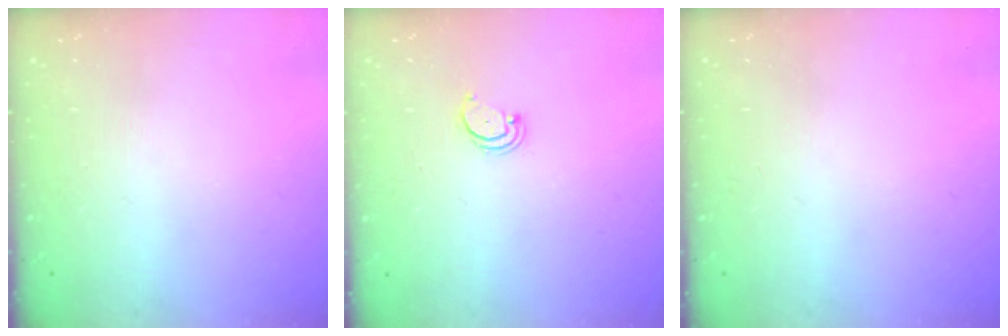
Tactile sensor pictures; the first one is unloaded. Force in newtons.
{"total": 2.4, "press": 2.3, "slide": 0.5}
{"total": 0.0}